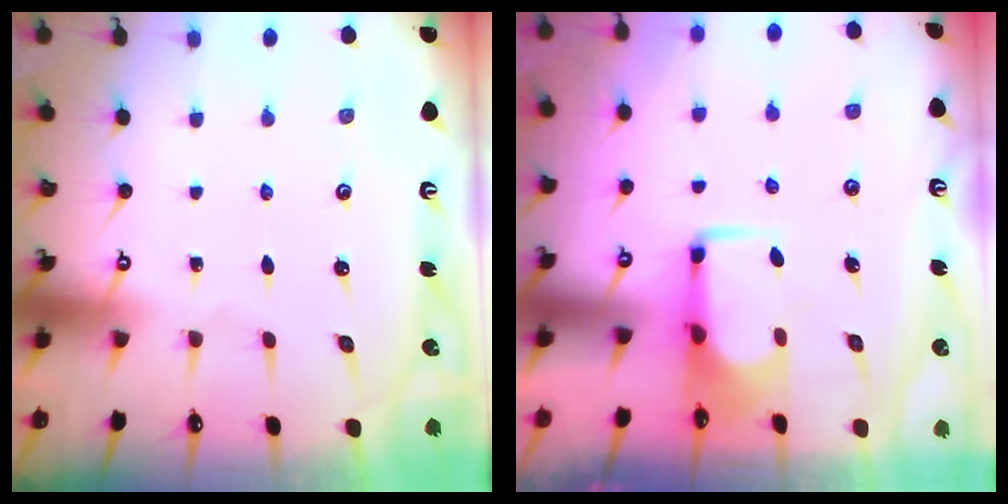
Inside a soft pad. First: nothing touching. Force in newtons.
{"total": 1.0, "press": 1.0, "slide": 0.1}